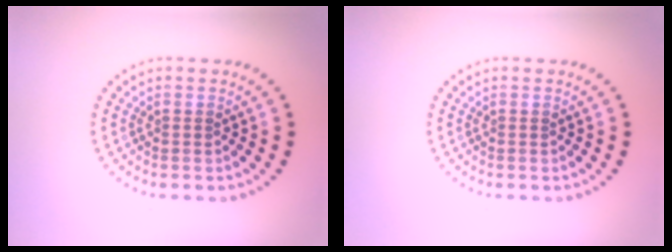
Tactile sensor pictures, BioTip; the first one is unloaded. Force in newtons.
{"total": 0.0}